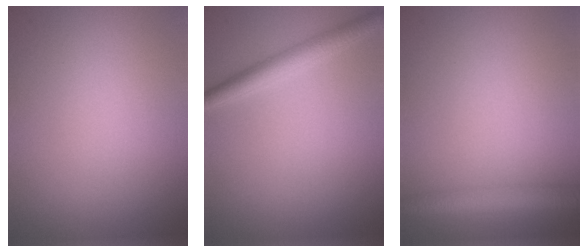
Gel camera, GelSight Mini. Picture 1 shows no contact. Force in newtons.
{"total": 2.8, "press": 2.8, "slide": 0.1}
{"total": 3.0, "press": 3.0, "slide": 0.1}